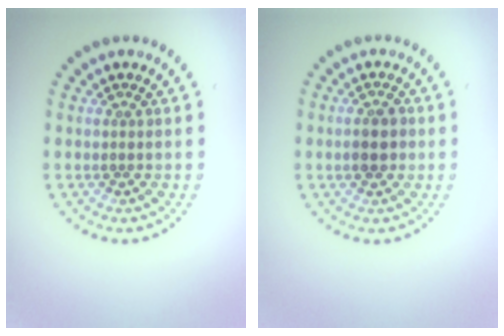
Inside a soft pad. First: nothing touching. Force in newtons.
{"total": 2.1, "press": 2.0, "slide": 0.2}